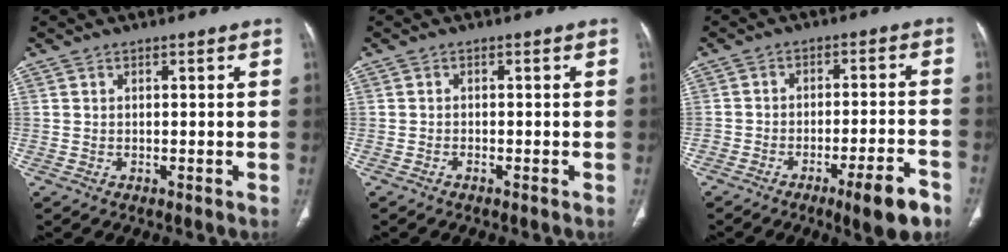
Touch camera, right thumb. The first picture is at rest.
{"total": 0.5, "force": [-0.5, 0.0, 0.2], "torque": [-0.006, 0.002, -0.010]}
{"total": 9.2, "force": [-5.7, 1.8, 7.0], "torque": [-0.094, 0.029, -0.081]}